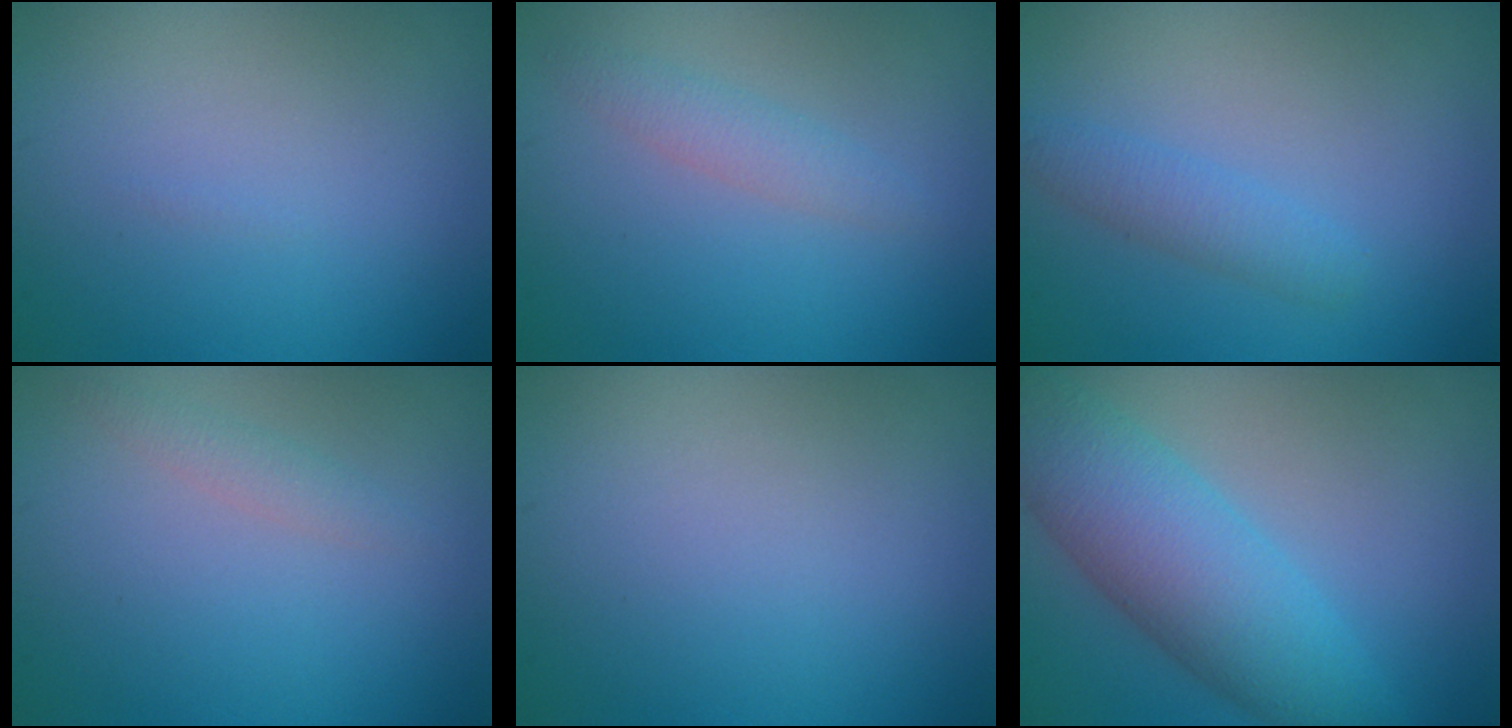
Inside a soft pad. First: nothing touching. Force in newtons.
{"total": 1.7, "press": 1.7, "slide": 0.1}
{"total": 2.0, "press": 2.0, "slide": 0.1}
{"total": 1.2, "press": 1.2, "slide": 0.1}
{"total": 0.0}
{"total": 7.1, "press": 7.1, "slide": 0.2}